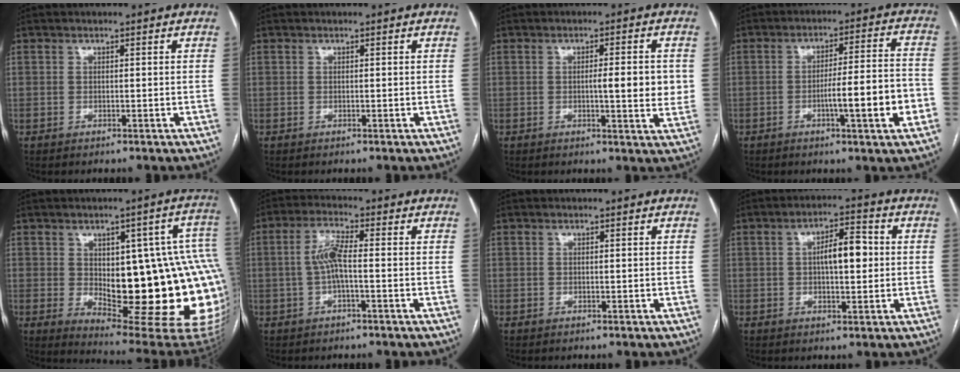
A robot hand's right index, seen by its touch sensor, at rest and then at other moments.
{"total": 0.0}
{"total": 5.9, "force": [0.1, 0.8, 5.8], "torque": [-0.079, -0.004, -0.004]}
{"total": 10.6, "force": [-3.5, 0.3, 10.0], "torque": [-0.150, 0.007, -0.049]}
{"total": 24.8, "force": [-1.0, 7.6, 23.5], "torque": [-0.222, 0.016, 0.015]}
{"total": 4.6, "force": [-0.3, 0.7, 4.6], "torque": [-0.095, 0.012, -0.004]}
{"total": 0.0}
{"total": 6.4, "force": [0.6, 2.2, 5.9], "torque": [-0.096, 0.014, 0.007]}